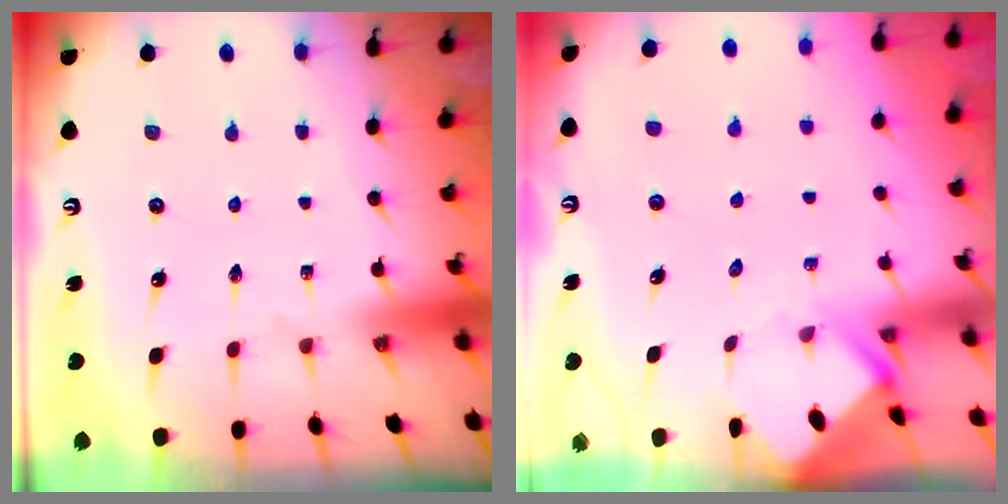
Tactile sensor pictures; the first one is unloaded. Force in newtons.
{"total": 2.9, "press": 2.9, "slide": 0.2}